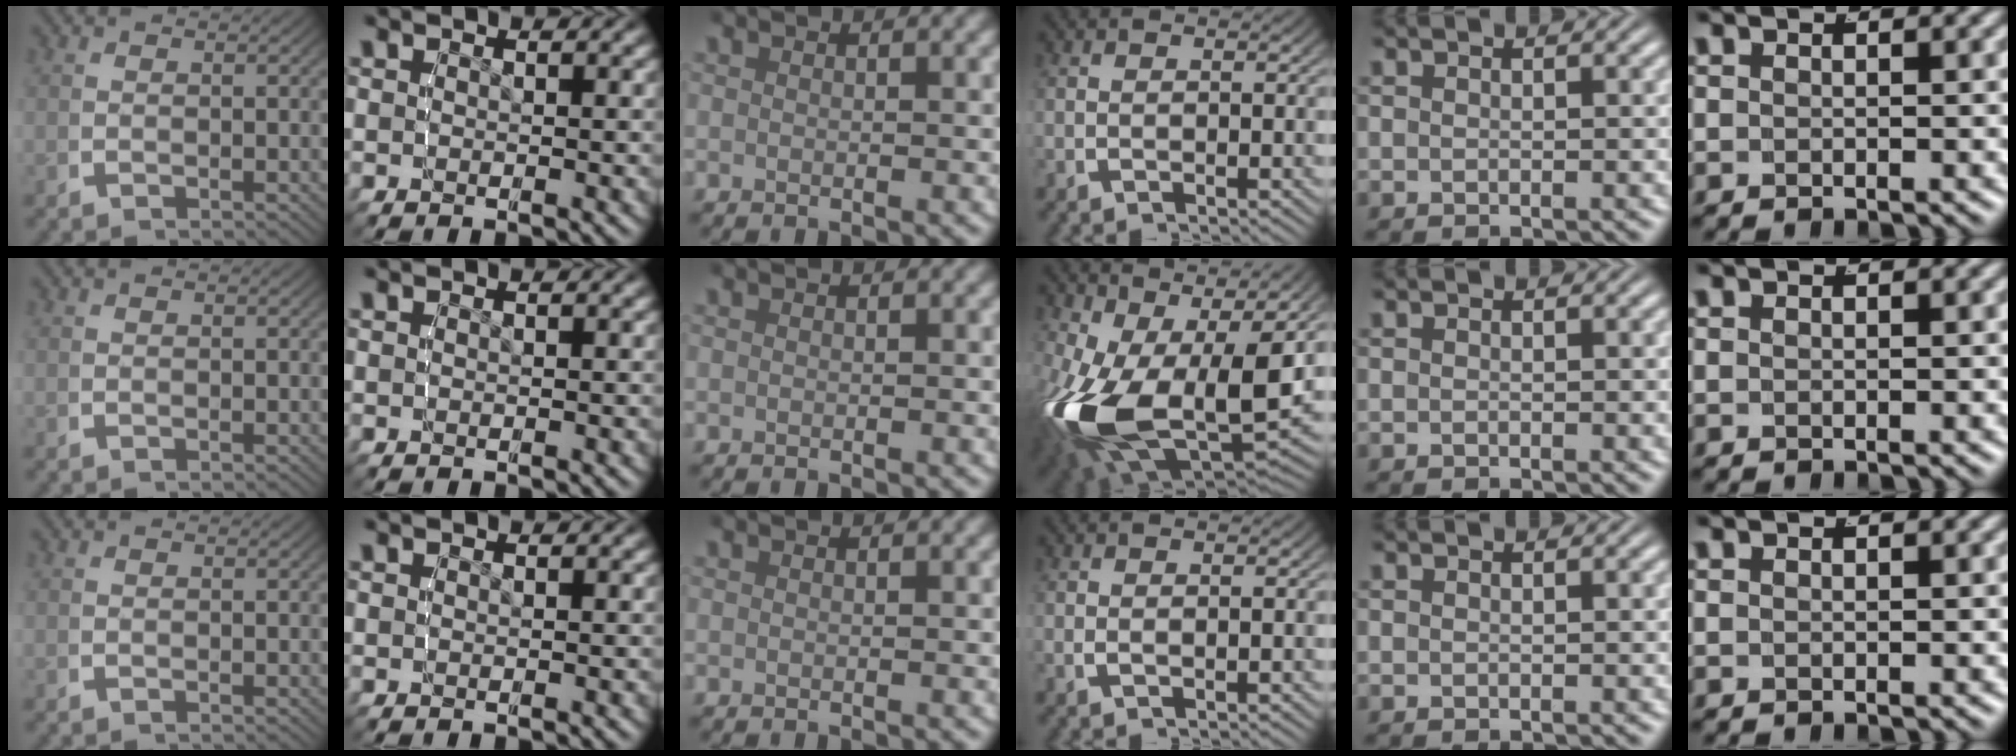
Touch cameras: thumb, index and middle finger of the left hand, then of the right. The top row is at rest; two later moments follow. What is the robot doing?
{"motion": "lift_and_place", "object": "glasses"}